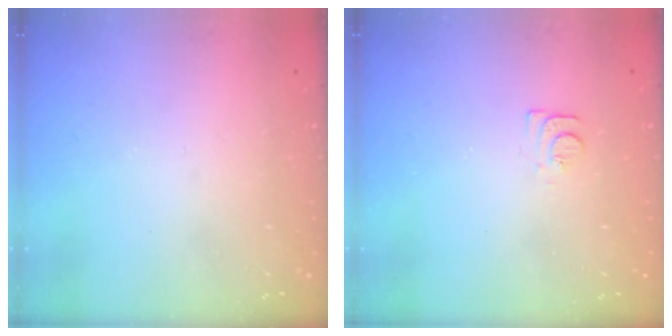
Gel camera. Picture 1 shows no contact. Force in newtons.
{"total": 6.2, "press": 6.1, "slide": 0.6}